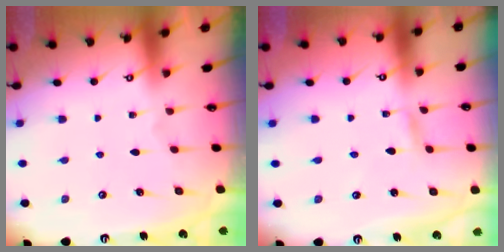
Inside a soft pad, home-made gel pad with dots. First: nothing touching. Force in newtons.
{"total": 2.3, "press": 2.3, "slide": 0.2}